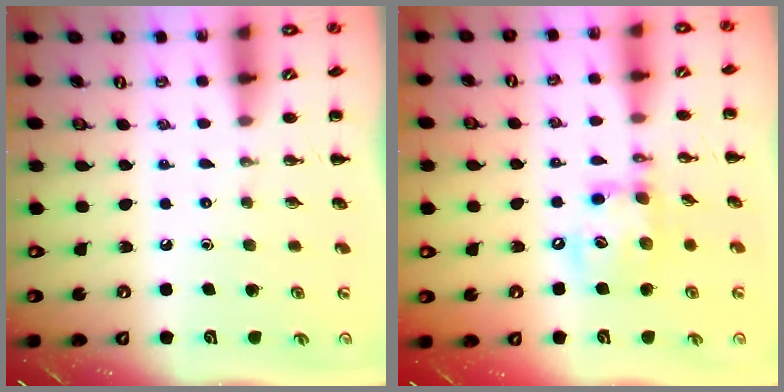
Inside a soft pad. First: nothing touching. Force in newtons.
{"total": 13.2, "press": 13.1, "slide": 2.1}